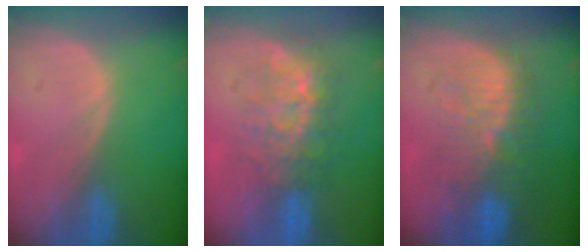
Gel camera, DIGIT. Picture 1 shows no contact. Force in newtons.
{"total": 7.7, "press": 7.5, "slide": 1.6}
{"total": 11.1, "press": 9.9, "slide": 5.0}